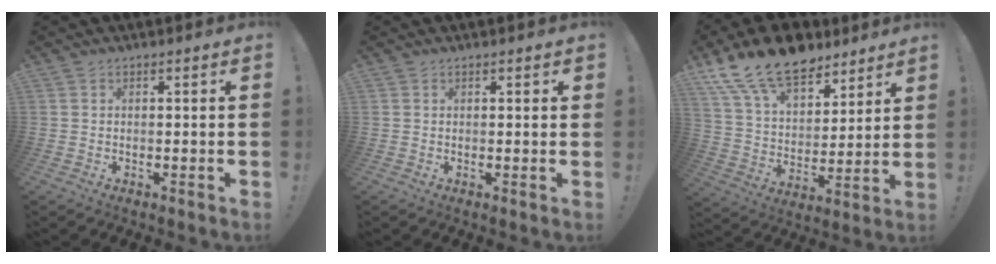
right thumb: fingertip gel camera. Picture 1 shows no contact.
{"total": 0.6, "force": [0.4, 0.3, 0.3], "torque": [0.002, -0.002, 0.005]}
{"total": 18.2, "force": [13.2, 9.4, 8.3], "torque": [-0.150, -0.091, 0.245]}